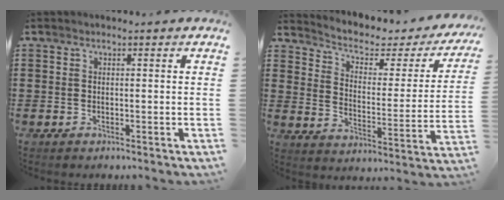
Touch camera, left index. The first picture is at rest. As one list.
[{"total": 3.4, "force": [2.2, 1.6, 2.1], "torque": [-0.056, -0.016, 0.027]}]